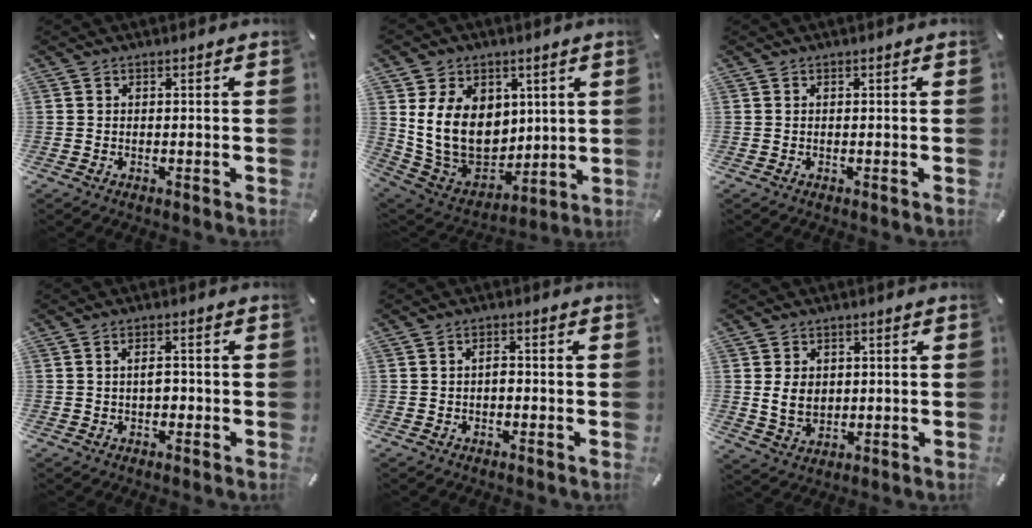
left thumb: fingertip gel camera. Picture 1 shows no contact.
{"total": 16.5, "force": [3.8, 13.3, 9.1], "torque": [-0.196, -0.029, 0.076]}
{"total": 0.0}
{"total": 2.7, "force": [-0.3, 1.5, 2.2], "torque": [-0.041, 0.005, -0.008]}
{"total": 2.0, "force": [-0.4, 1.1, 1.6], "torque": [-0.031, 0.005, -0.010]}
{"total": 5.6, "force": [0.5, 4.7, 3.1], "torque": [-0.061, -0.002, 0.004]}